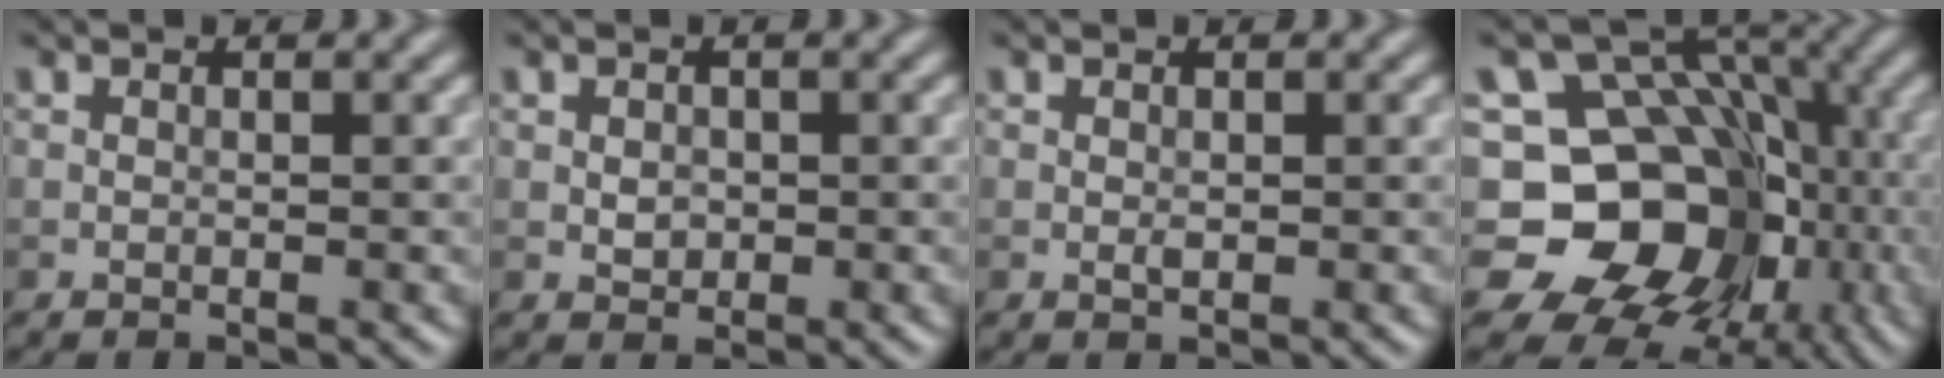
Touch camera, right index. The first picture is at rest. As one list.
[{"total": 1.1, "force": [0.1, 0.9, 0.6], "torque": [-0.011, -0.003, 0.004]}, {"total": 0.6, "force": [0.0, 0.3, 0.5], "torque": [-0.009, -0.001, 0.000]}, {"total": 15.0, "force": [-3.8, 12.6, 7.3], "torque": [-0.128, 0.012, -0.087]}]